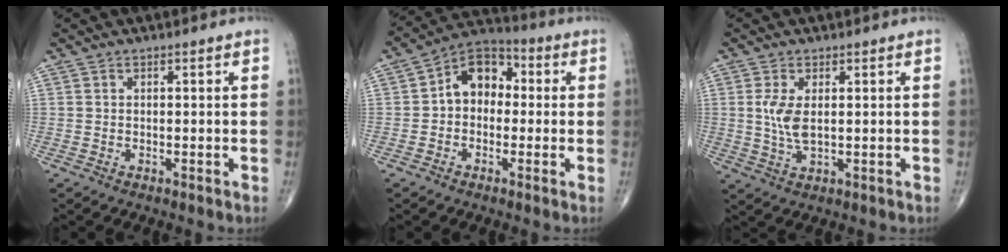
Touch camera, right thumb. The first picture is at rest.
{"total": 9.7, "force": [0.4, 7.1, 6.6], "torque": [-0.070, 0.034, -0.013]}
{"total": 5.1, "force": [0.7, 2.2, 4.6], "torque": [-0.101, -0.009, 0.018]}